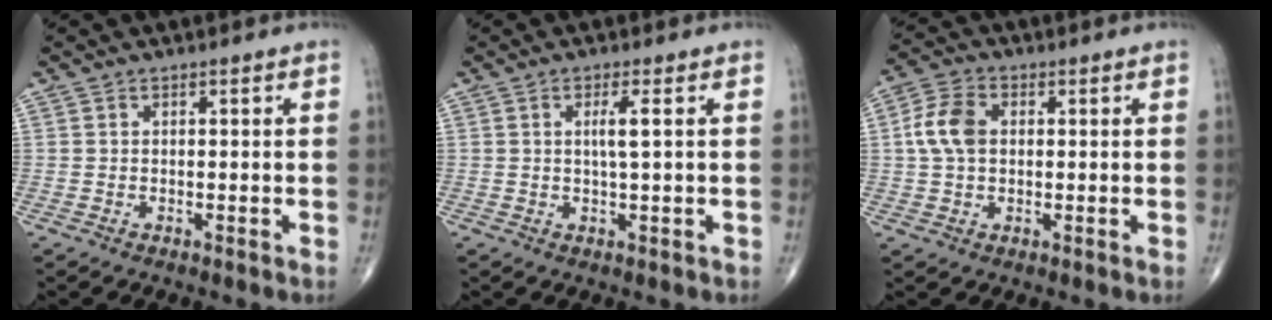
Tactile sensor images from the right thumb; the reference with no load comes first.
{"total": 3.1, "force": [0.6, 0.1, 3.0], "torque": [-0.064, -0.004, 0.011]}
{"total": 7.2, "force": [0.8, 4.9, 5.2], "torque": [-0.106, 0.013, 0.010]}